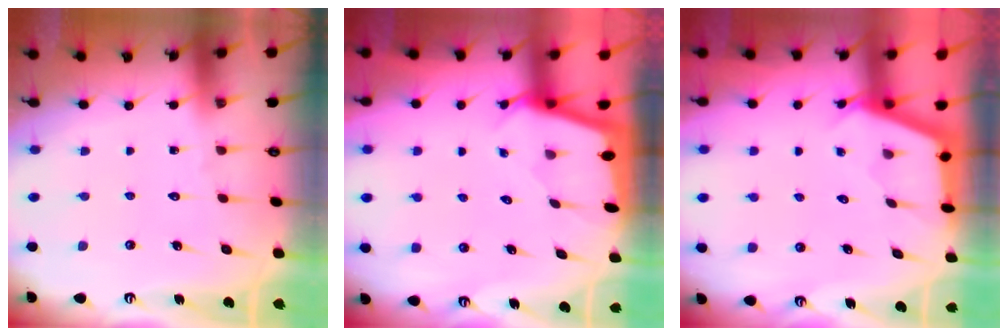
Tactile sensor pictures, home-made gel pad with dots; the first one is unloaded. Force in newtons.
{"total": 1.7, "press": 1.7, "slide": 0.2}
{"total": 2.4, "press": 2.4, "slide": 0.2}